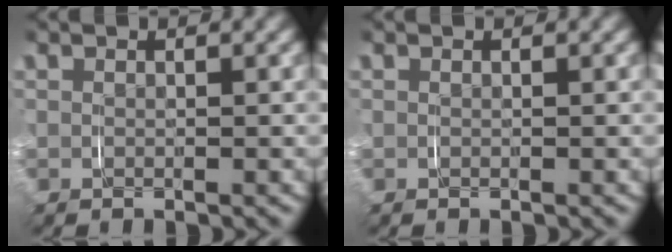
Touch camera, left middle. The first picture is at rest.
{"total": 0.0}